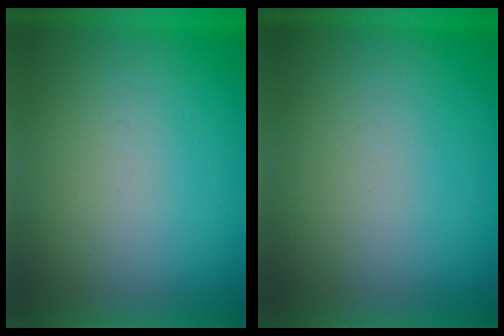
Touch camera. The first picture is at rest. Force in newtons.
{"total": 0.0}